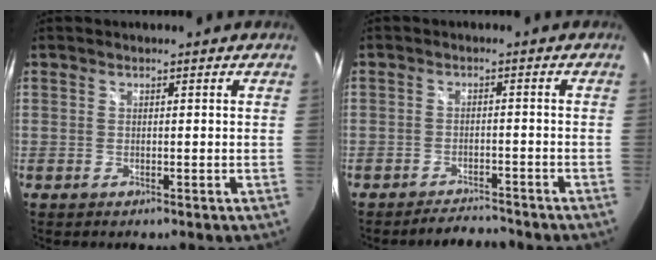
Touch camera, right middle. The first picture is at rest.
{"total": 4.2, "force": [-4.1, 0.5, 0.5], "torque": [-0.024, 0.006, -0.064]}